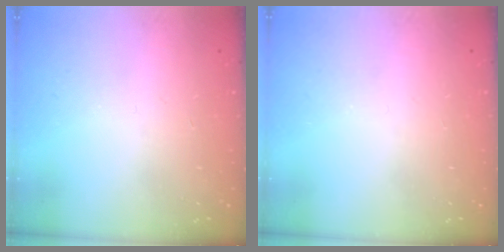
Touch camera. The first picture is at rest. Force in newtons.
{"total": 0.0}